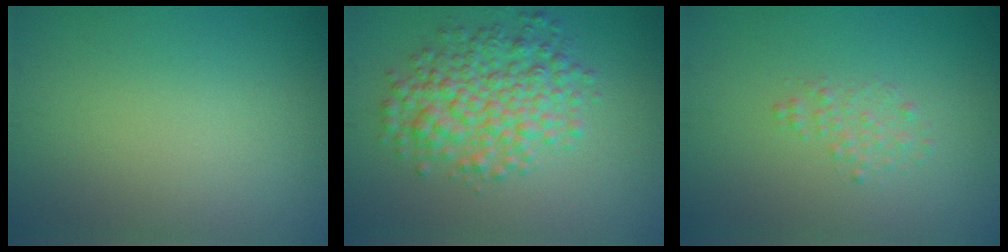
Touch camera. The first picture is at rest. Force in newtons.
{"total": 5.7, "press": 5.7, "slide": 0.1}
{"total": 1.2, "press": 1.2, "slide": 0.0}